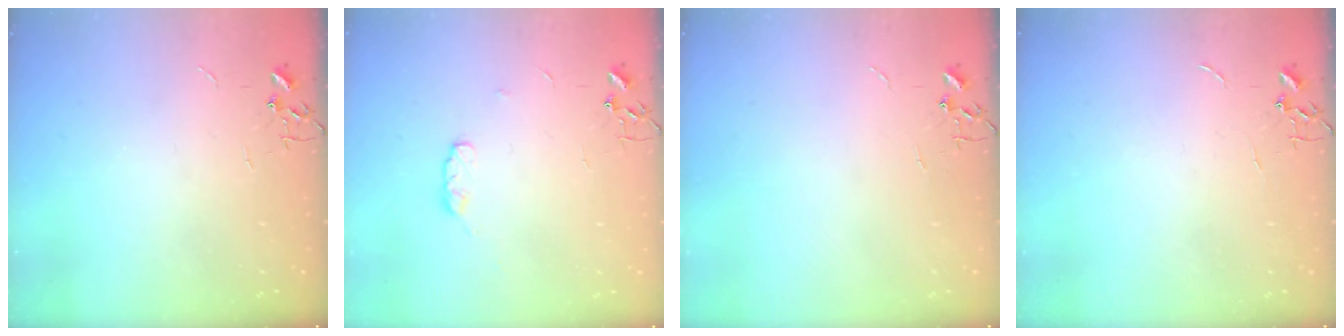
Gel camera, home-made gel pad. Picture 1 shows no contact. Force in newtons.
{"total": 5.7, "press": 5.6, "slide": 0.9}
{"total": 0.0}
{"total": 0.0}